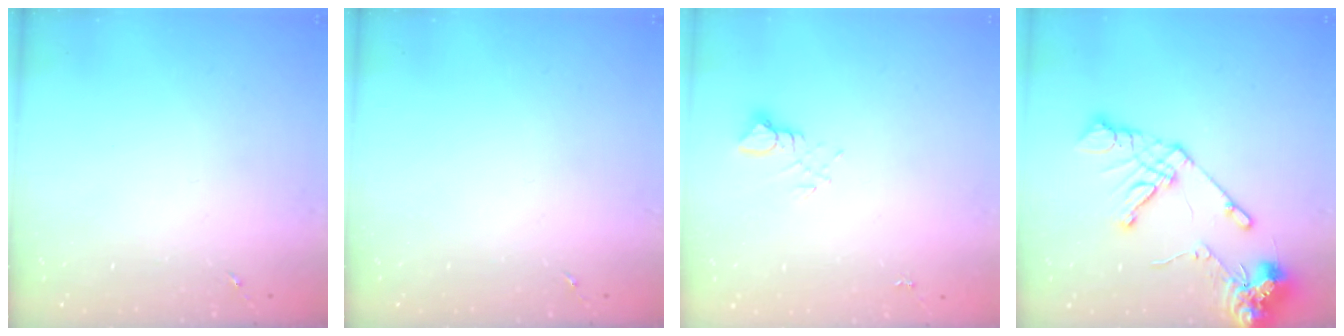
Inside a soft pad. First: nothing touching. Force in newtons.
{"total": 0.0}
{"total": 3.9, "press": 3.9, "slide": 0.3}
{"total": 15.5, "press": 15.3, "slide": 2.3}